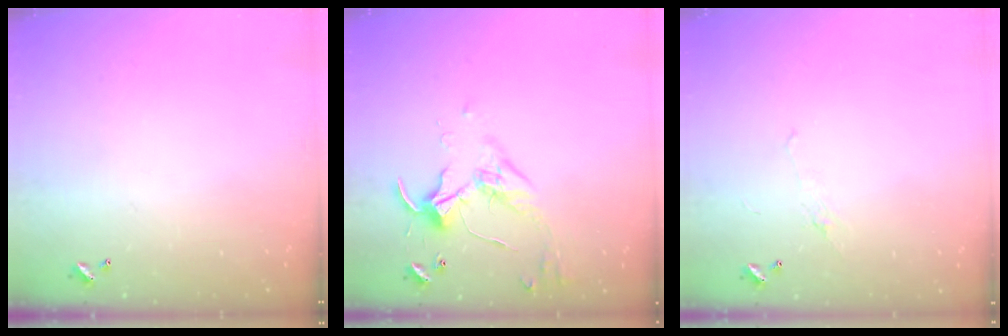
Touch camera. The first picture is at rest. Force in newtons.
{"total": 3.5, "press": 3.4, "slide": 0.8}
{"total": 0.9, "press": 0.5, "slide": 0.7}